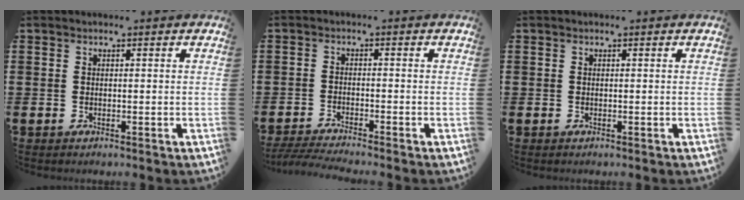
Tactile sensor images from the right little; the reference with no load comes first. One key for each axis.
{"total": 1.9, "fx": -1.7, "fy": -0.1, "fz": 0.8, "tx": -0.011, "ty": 0.002, "tz": -0.033}
{"total": 0.0}